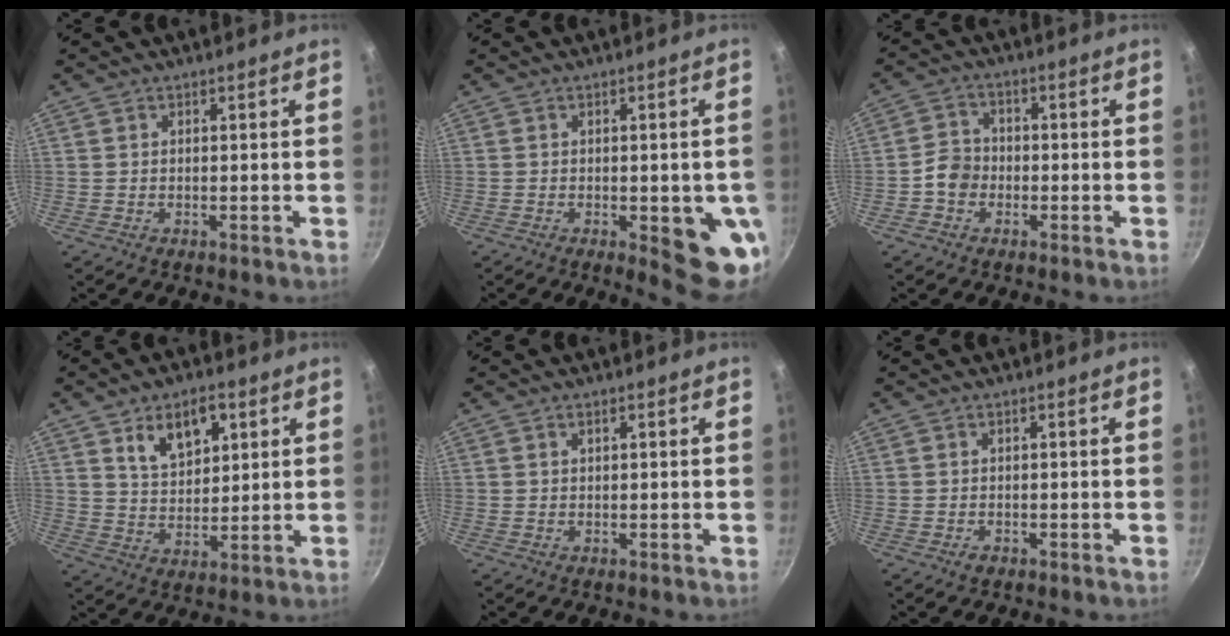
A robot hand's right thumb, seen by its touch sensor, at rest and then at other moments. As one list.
[{"total": 9.8, "force": [-2.3, 3.4, 8.9], "torque": [-0.076, -0.002, -0.023]}, {"total": 4.7, "force": [-1.7, 3.9, 1.9], "torque": [-0.014, 0.023, -0.038]}, {"total": 10.2, "force": [4.6, 6.2, 6.8], "torque": [-0.081, -0.017, 0.082]}, {"total": 0.7, "force": [0.3, 0.3, 0.5], "torque": [-0.006, 0.004, 0.005]}, {"total": 1.1, "force": [-0.7, 0.7, 0.5], "torque": [-0.009, 0.003, -0.012]}]